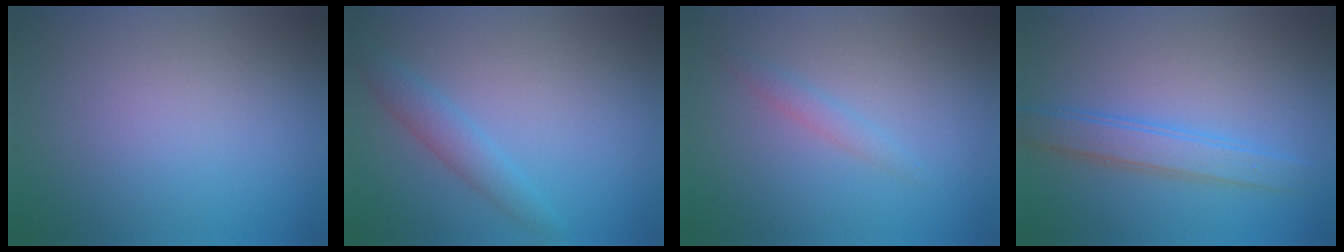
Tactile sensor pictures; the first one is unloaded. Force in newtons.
{"total": 2.2, "press": 2.2, "slide": 0.1}
{"total": 1.2, "press": 1.2, "slide": 0.1}
{"total": 3.0, "press": 3.0, "slide": 0.0}